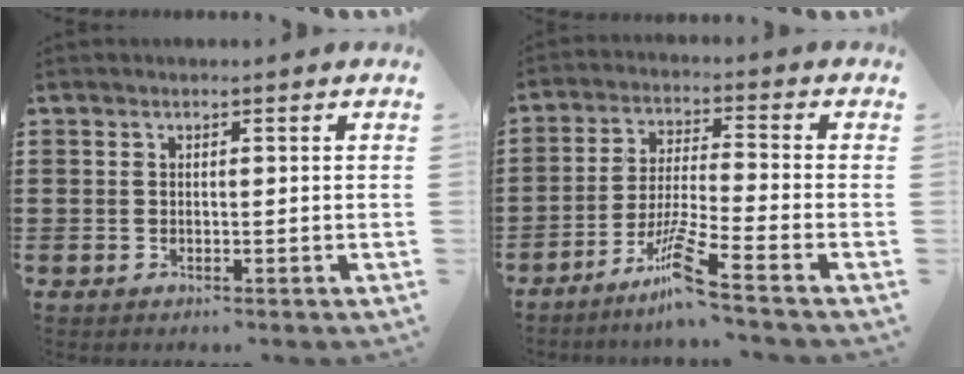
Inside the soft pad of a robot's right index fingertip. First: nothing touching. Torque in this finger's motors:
{"motor_torque": [0.30, -0.20, 0.34, 0.08]}